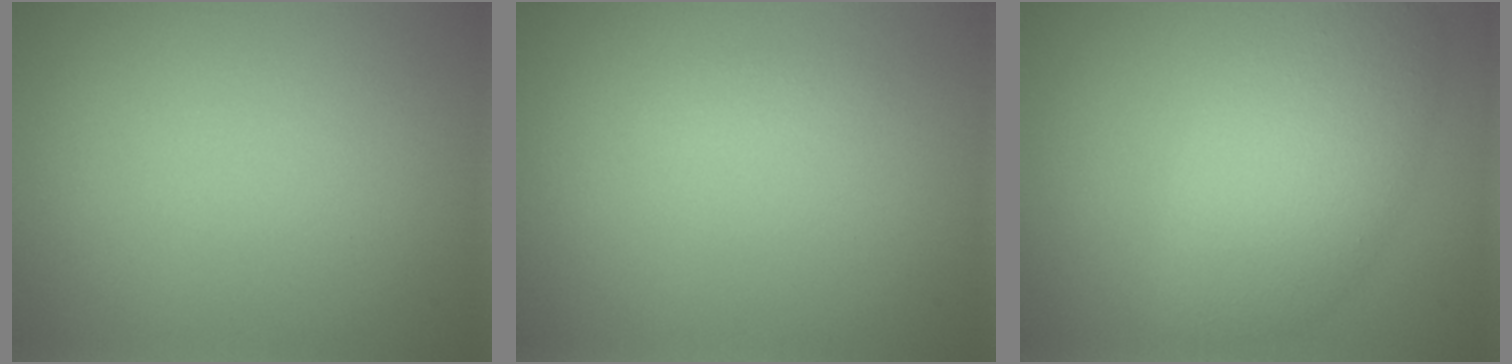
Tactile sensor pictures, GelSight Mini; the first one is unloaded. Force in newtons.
{"total": 0.7, "press": 0.7, "slide": 0.1}
{"total": 6.6, "press": 6.6, "slide": 0.2}